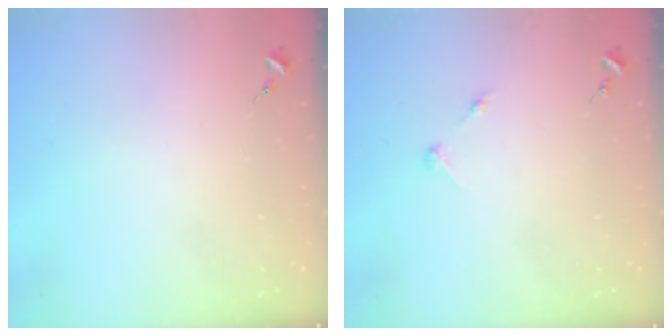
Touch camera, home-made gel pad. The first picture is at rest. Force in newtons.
{"total": 2.8, "press": 2.8, "slide": 0.3}